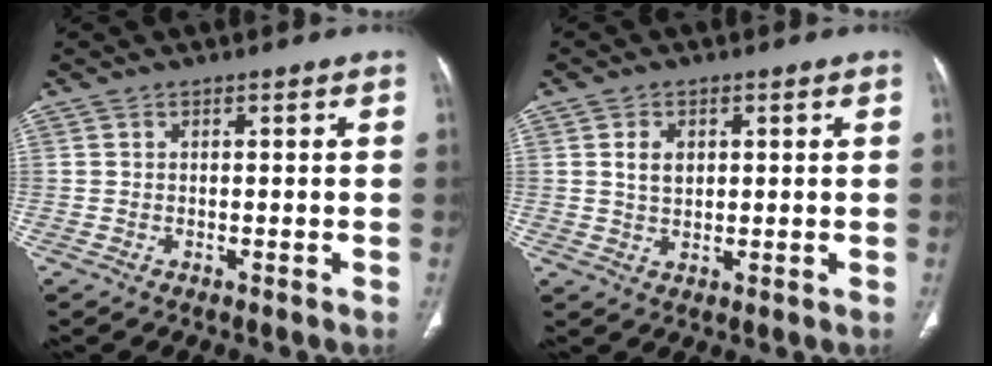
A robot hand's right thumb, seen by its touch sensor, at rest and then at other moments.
{"total": 3.7, "force": [1.1, 2.6, 2.5], "torque": [-0.030, -0.006, 0.022]}